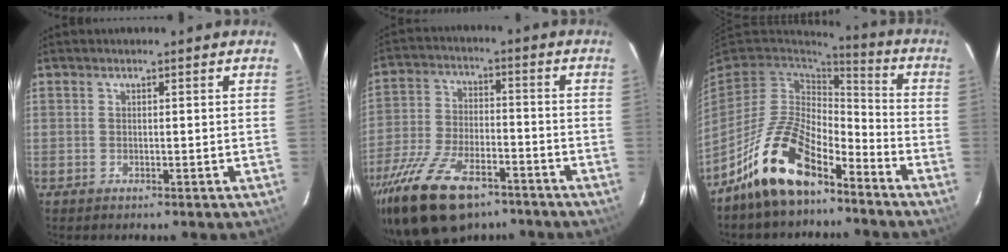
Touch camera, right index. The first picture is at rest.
{"total": 18.8, "force": [-12.8, 8.5, 10.8], "torque": [-0.235, -0.027, -0.224]}
{"total": 15.8, "force": [-10.6, 6.7, 9.7], "torque": [-0.198, 0.004, -0.193]}